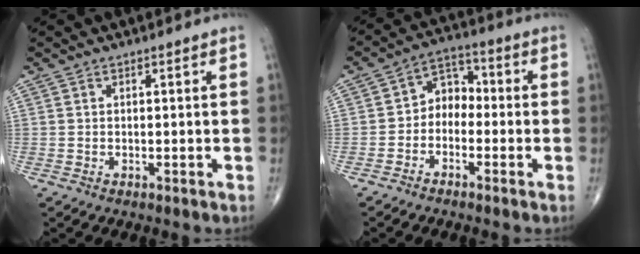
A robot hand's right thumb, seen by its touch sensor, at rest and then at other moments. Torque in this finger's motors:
{"motor_torque": [-0.10, 0.09, 0.37, -0.11, 0.08]}